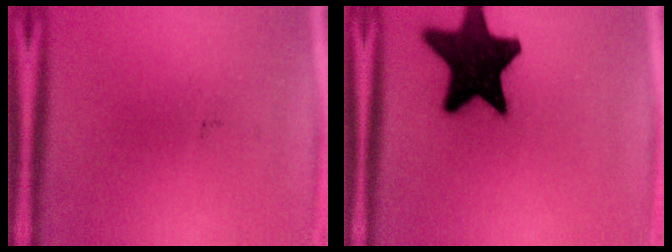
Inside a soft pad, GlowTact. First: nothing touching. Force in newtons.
{"total": 19.8}